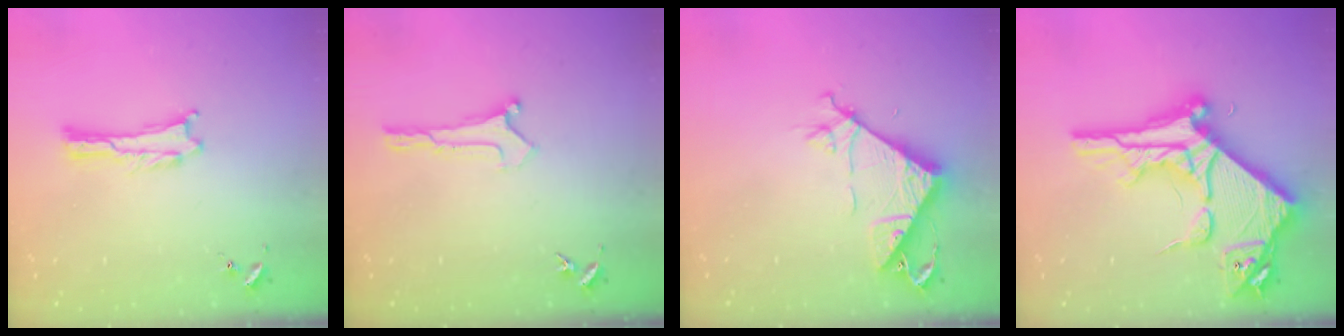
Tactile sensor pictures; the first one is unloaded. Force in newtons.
{"total": 0.0}
{"total": 7.7, "press": 7.7, "slide": 0.6}
{"total": 13.6, "press": 13.6, "slide": 1.4}